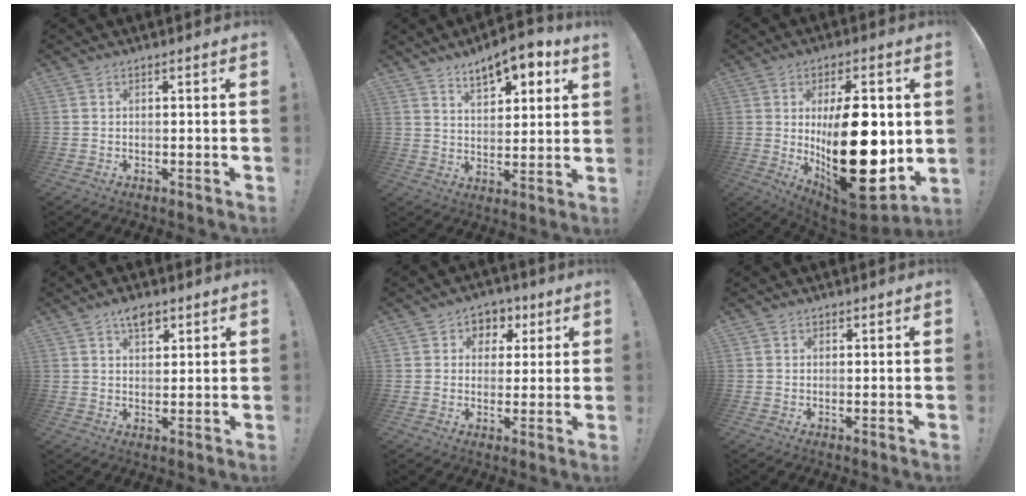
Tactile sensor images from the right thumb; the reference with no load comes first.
{"total": 9.5, "force": [6.9, 3.3, 5.5], "torque": [-0.084, -0.037, 0.122]}
{"total": 26.9, "force": [0.5, 12.5, 23.9], "torque": [-0.396, -0.029, 0.022]}
{"total": 5.7, "force": [3.4, 3.4, 3.1], "torque": [-0.036, -0.012, 0.058]}
{"total": 5.8, "force": [1.2, 5.5, 1.3], "torque": [-0.010, -0.003, 0.025]}
{"total": 0.8, "force": [0.5, 0.6, 0.0], "torque": [0.006, -0.002, 0.009]}